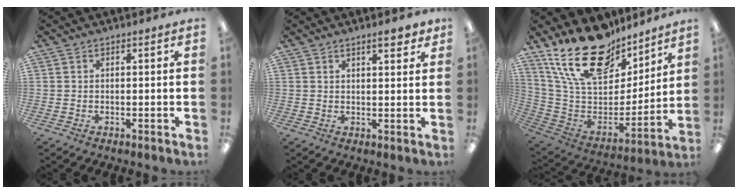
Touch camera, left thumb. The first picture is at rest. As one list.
[{"total": 4.2, "force": [3.0, 1.3, 2.7], "torque": [-0.026, -0.016, 0.045]}, {"total": 25.1, "force": [17.5, 12.6, 13.0], "torque": [-0.235, -0.104, 0.316]}]